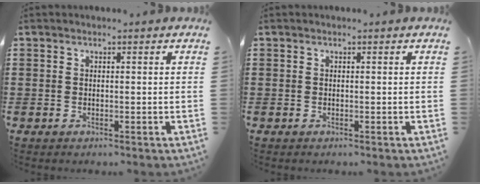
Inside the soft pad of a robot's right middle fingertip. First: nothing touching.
{"total": 0.0}